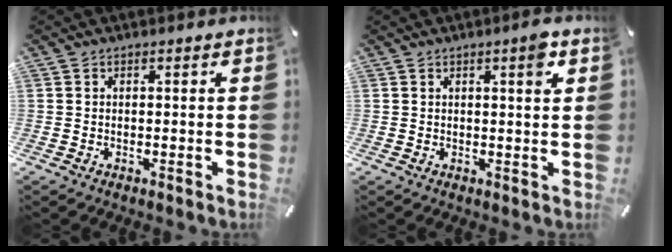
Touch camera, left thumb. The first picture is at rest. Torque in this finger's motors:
{"motor_torque": [0.37, 0.59, 0.20, -0.44, 0.06]}